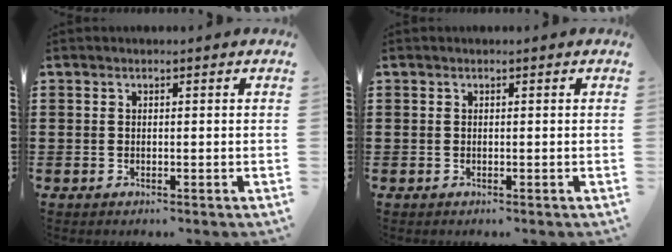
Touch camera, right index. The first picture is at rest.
{"total": 0.0}